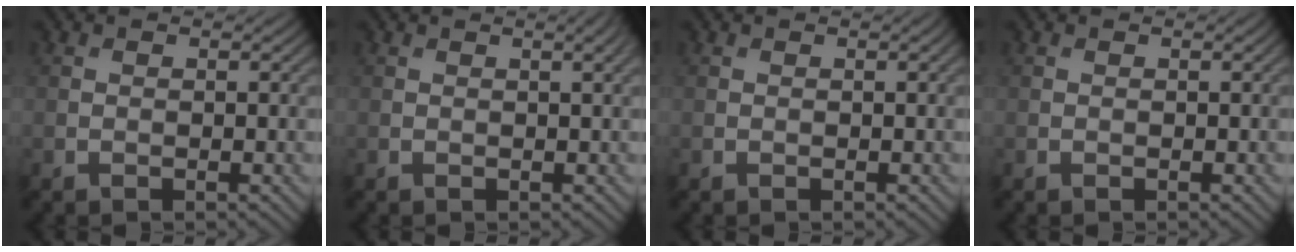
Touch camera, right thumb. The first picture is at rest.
{"total": 1.9, "force": [0.8, 0.4, 1.7], "torque": [-0.022, 0.004, 0.007]}
{"total": 0.0}
{"total": 0.0}